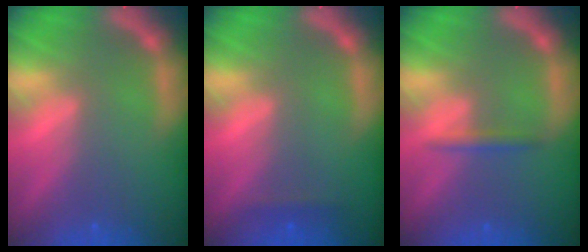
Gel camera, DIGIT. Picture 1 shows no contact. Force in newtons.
{"total": 0.9}
{"total": 1.4}